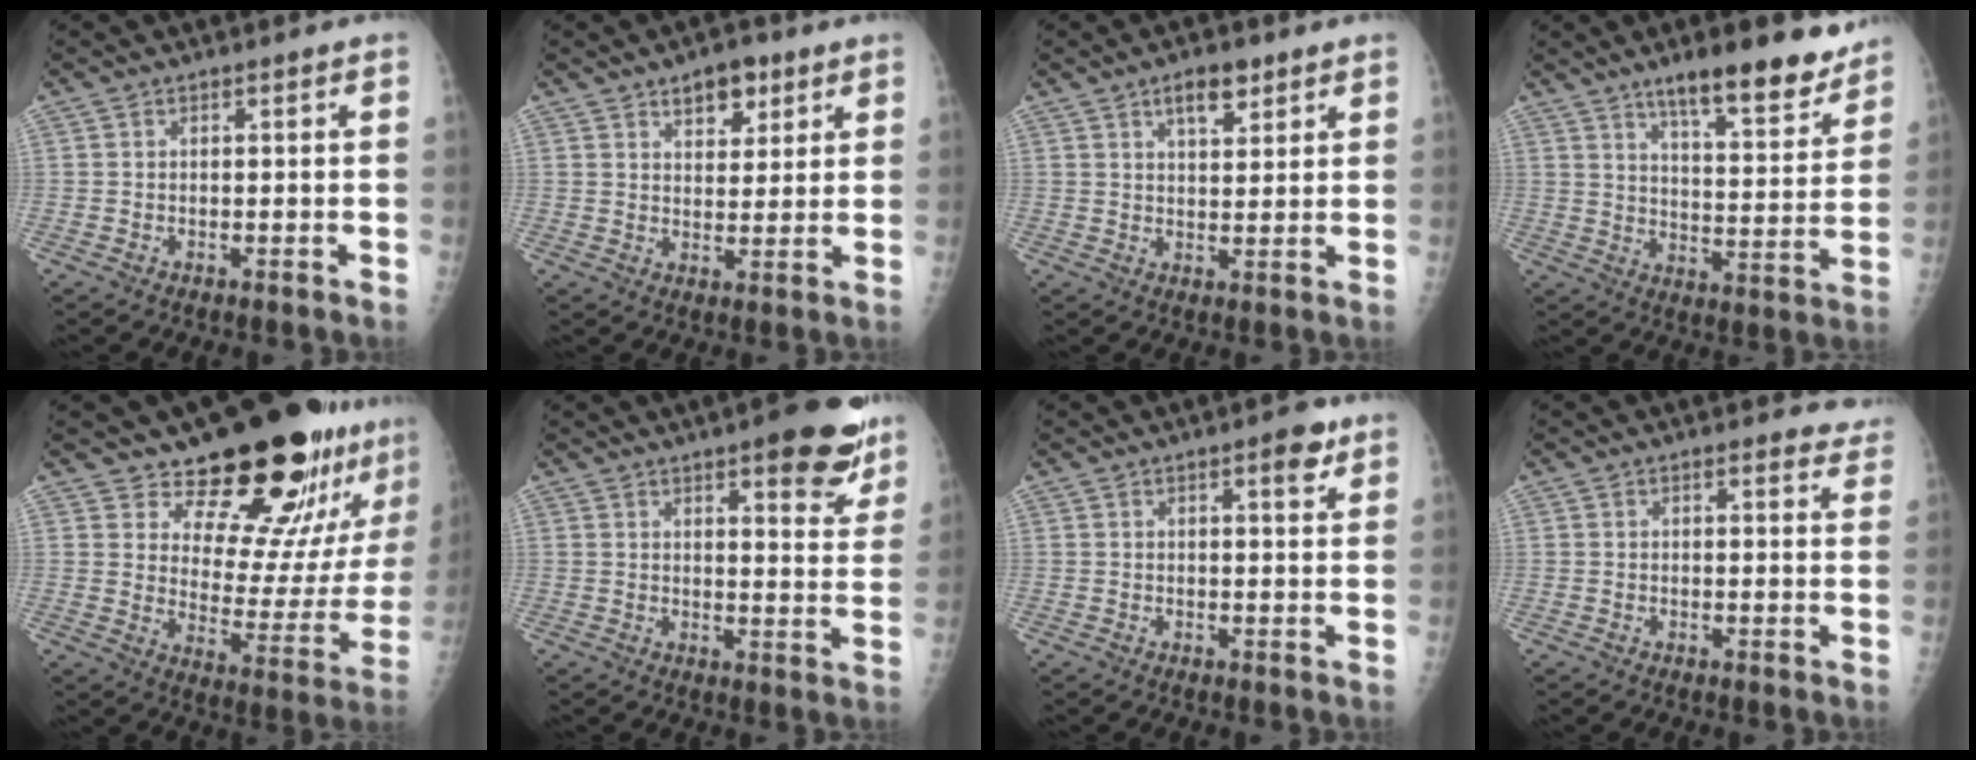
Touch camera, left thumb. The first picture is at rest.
{"total": 6.5, "force": [3.8, 3.7, 3.8], "torque": [-0.022, -0.017, 0.057]}
{"total": 5.7, "force": [3.4, 2.6, 3.7], "torque": [-0.034, -0.018, 0.054]}
{"total": 14.8, "force": [11.0, 4.0, 9.1], "torque": [-0.094, -0.070, 0.167]}
{"total": 21.4, "force": [17.1, 7.4, 10.4], "torque": [-0.085, -0.132, 0.231]}
{"total": 12.2, "force": [7.6, 4.0, 8.6], "torque": [-0.066, -0.038, 0.095]}
{"total": 3.5, "force": [2.0, 1.1, 2.6], "torque": [-0.027, -0.008, 0.023]}
{"total": 4.6, "force": [4.2, 1.7, 1.2], "torque": [0.018, -0.018, 0.031]}